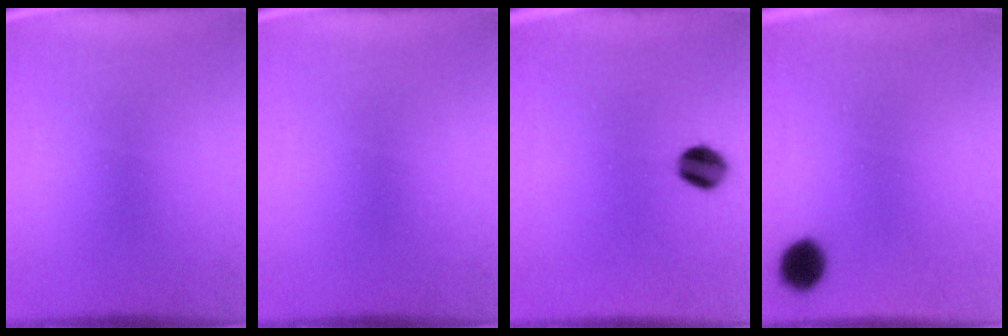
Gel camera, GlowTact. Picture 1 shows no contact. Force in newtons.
{"total": 0.0}
{"total": 6.2}
{"total": 7.3}